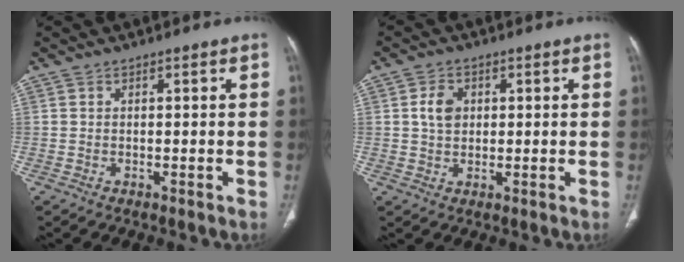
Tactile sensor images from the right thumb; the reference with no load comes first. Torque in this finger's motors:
{"motor_torque": [0.38, 1.22, 0.58, -0.37, -0.01]}